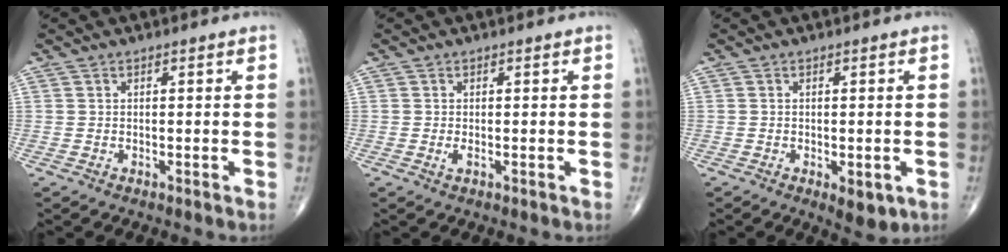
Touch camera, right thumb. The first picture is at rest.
{"total": 0.9, "force": [-0.2, 0.3, 0.8], "torque": [-0.016, -0.002, -0.002]}
{"total": 4.4, "force": [-1.5, 2.0, 3.7], "torque": [-0.039, -0.005, -0.012]}